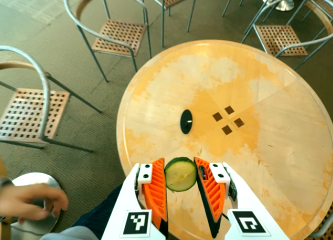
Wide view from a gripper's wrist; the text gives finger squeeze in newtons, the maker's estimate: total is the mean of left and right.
{"total": 9.2, "left": 9.5, "right": 9.0}